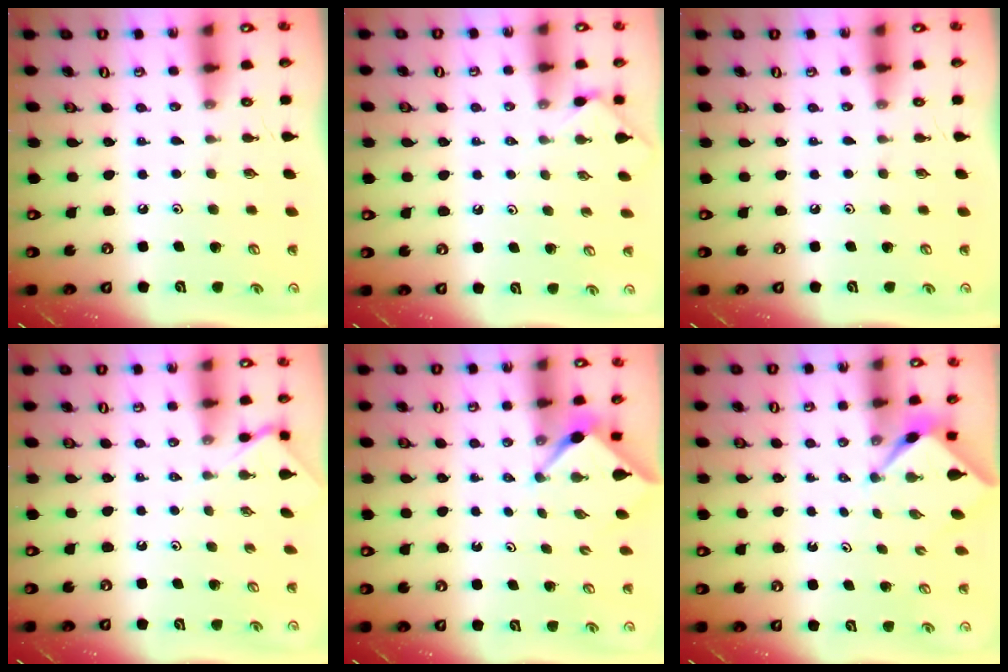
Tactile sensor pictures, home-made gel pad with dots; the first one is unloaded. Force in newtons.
{"total": 2.3, "press": 2.3, "slide": 0.3}
{"total": 0.0}
{"total": 2.5, "press": 2.5, "slide": 0.4}
{"total": 2.9, "press": 2.9, "slide": 0.4}
{"total": 2.1, "press": 2.1, "slide": 0.3}